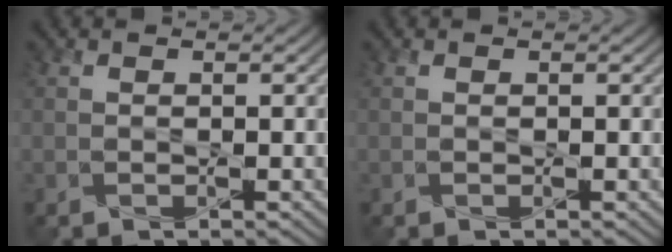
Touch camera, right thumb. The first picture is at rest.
{"total": 0.0}